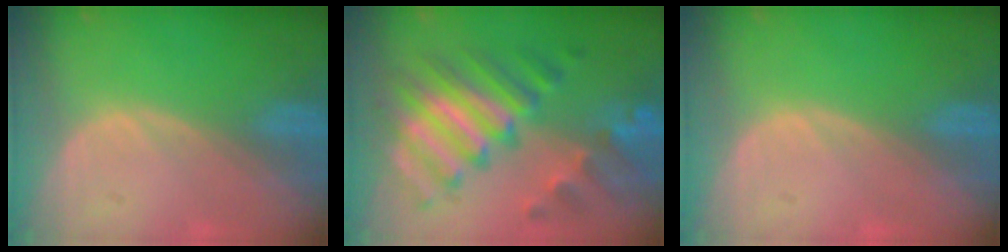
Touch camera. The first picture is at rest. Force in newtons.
{"total": 11.4, "press": 11.3, "slide": 1.3}
{"total": 0.0}